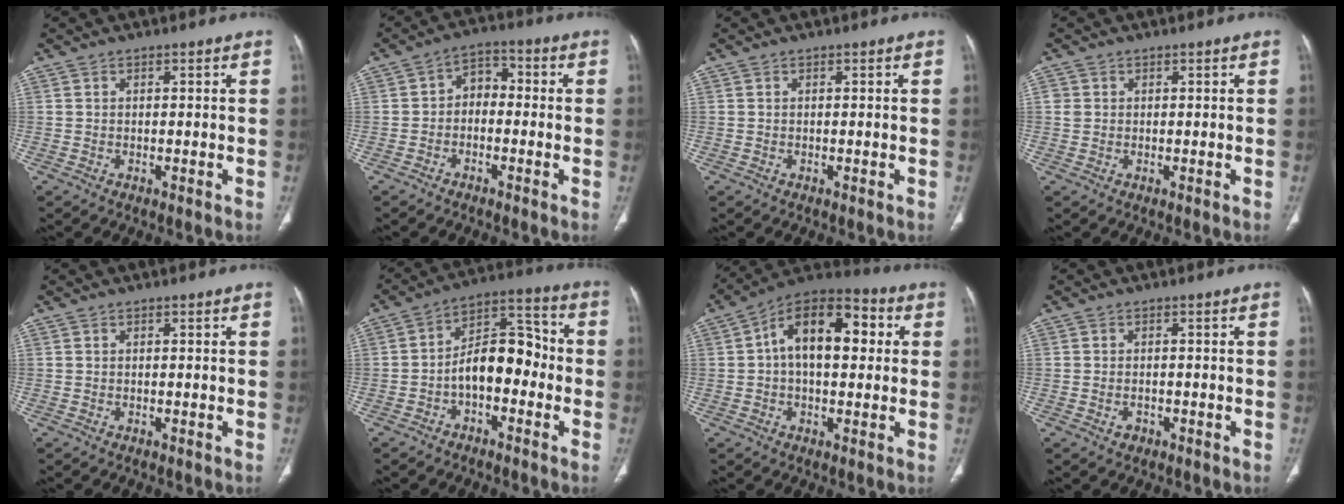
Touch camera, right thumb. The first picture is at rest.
{"total": 5.1, "force": [-1.0, 3.7, 3.4], "torque": [-0.035, 0.030, -0.031]}
{"total": 0.0}
{"total": 1.4, "force": [0.3, 1.3, 0.4], "torque": [-0.002, 0.002, 0.006]}
{"total": 0.0}
{"total": 11.5, "force": [-2.7, 6.8, 8.9], "torque": [-0.114, 0.051, -0.055]}
{"total": 16.0, "force": [2.6, 8.9, 13.0], "torque": [-0.185, 0.036, 0.034]}
{"total": 1.6, "force": [-0.7, 1.1, 0.8], "torque": [-0.013, 0.007, -0.007]}